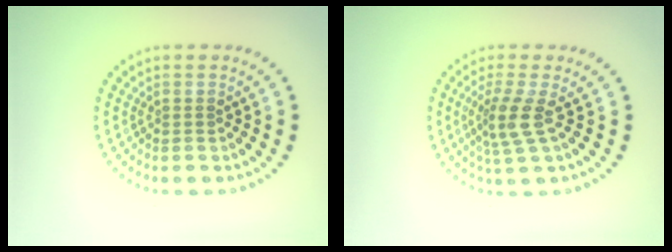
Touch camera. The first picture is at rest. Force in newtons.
{"total": 2.8, "press": 2.1, "slide": 1.8}